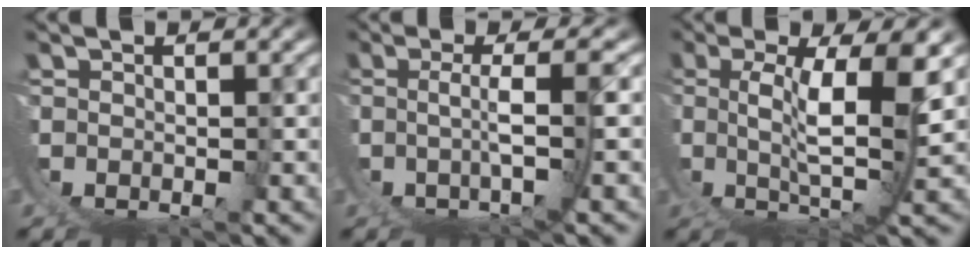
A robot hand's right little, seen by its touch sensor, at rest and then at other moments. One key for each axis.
{"total": 4.4, "fx": -0.2, "fy": -1.5, "fz": 4.1, "tx": -0.056, "ty": -0.009, "tz": 0.006}
{"total": 7.1, "fx": 1.5, "fy": 0.3, "fz": 6.9, "tx": -0.107, "ty": -0.015, "tz": 0.037}